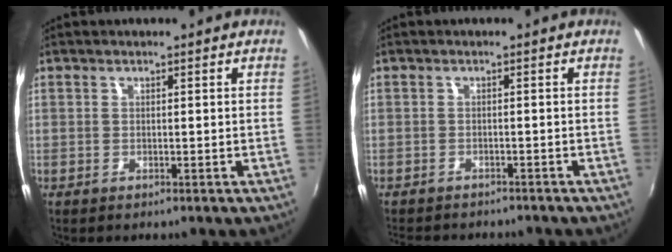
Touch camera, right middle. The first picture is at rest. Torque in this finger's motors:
{"motor_torque": [0.10, -0.20, 0.04, 0.03]}